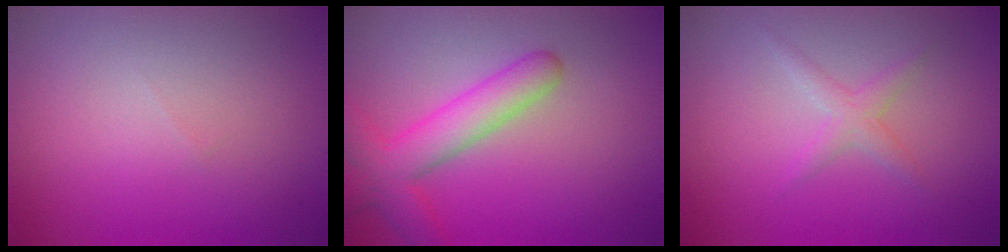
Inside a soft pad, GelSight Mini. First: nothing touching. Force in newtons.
{"total": 4.9, "press": 4.9, "slide": 0.3}
{"total": 1.6, "press": 1.6, "slide": 0.0}